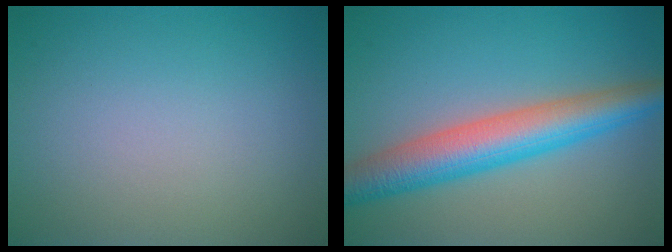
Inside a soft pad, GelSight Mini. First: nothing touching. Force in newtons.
{"total": 6.9, "press": 6.9, "slide": 0.4}